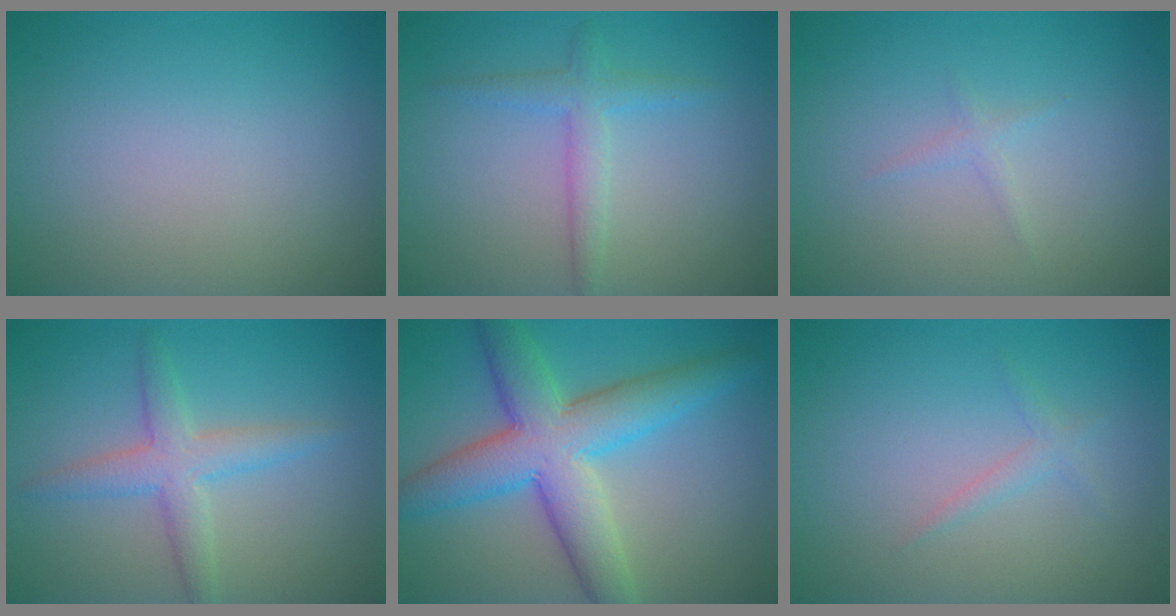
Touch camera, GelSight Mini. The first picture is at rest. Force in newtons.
{"total": 2.3, "press": 2.3, "slide": 0.1}
{"total": 0.8, "press": 0.8, "slide": 0.0}
{"total": 3.5, "press": 3.5, "slide": 0.2}
{"total": 8.4, "press": 8.4, "slide": 0.2}
{"total": 1.1, "press": 1.1, "slide": 0.0}